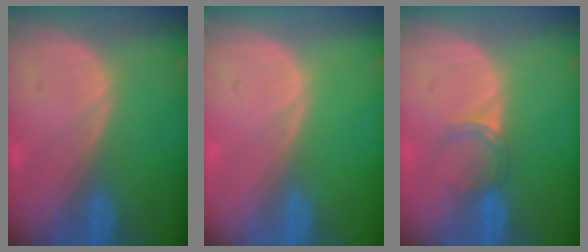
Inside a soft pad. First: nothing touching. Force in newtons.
{"total": 0.0}
{"total": 2.5, "press": 2.0, "slide": 1.4}